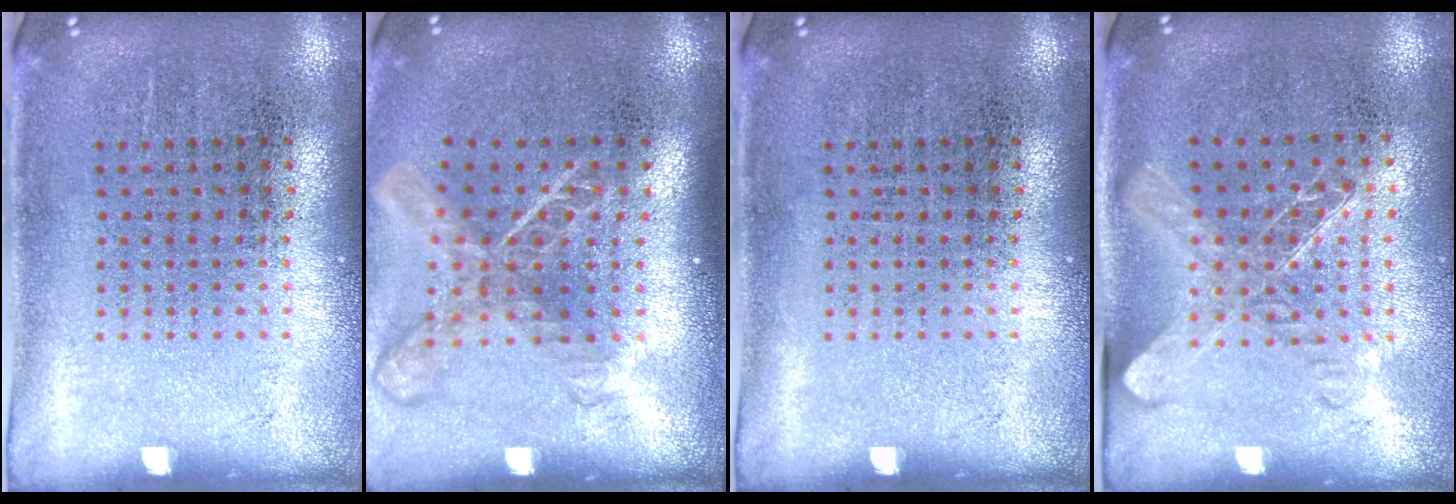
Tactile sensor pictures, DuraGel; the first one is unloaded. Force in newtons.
{"total": 2.0, "press": 1.4, "slide": 1.3}
{"total": 0.0}
{"total": 1.4, "press": 1.2, "slide": 0.7}